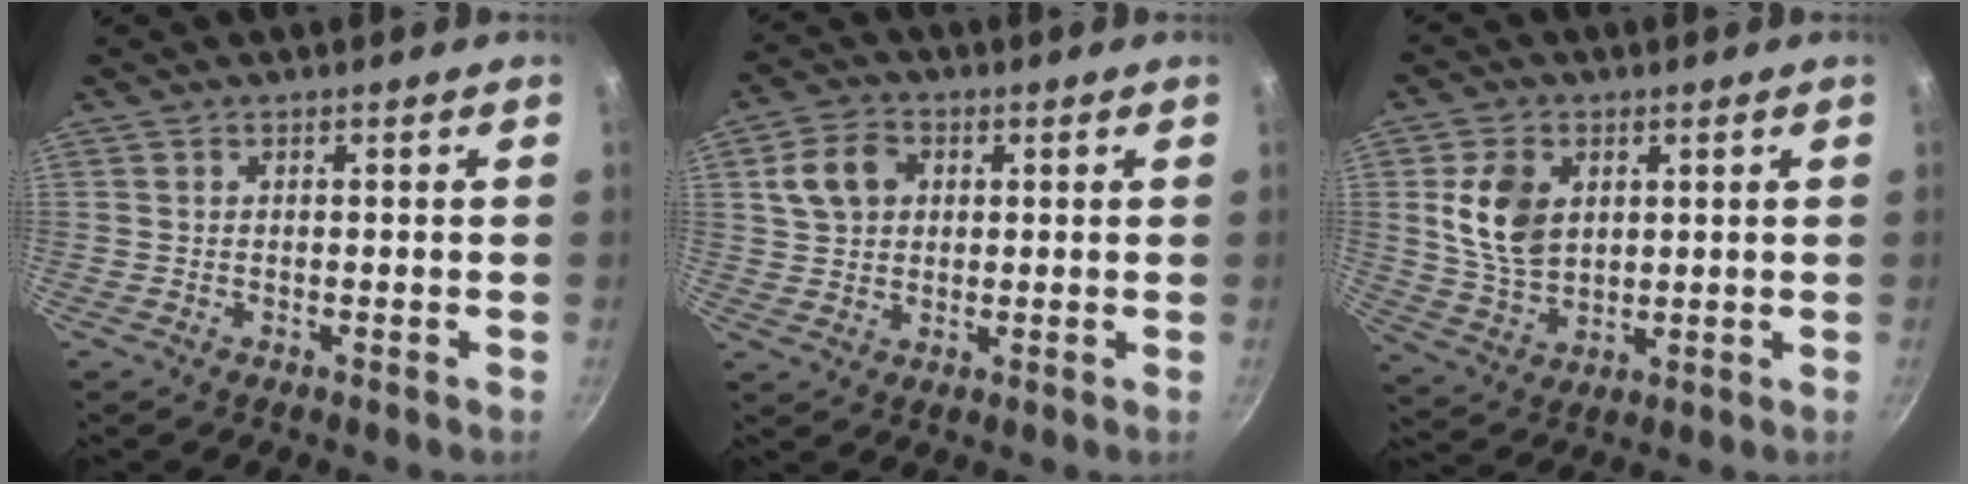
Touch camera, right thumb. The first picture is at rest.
{"total": 8.1, "force": [2.2, 6.3, 4.5], "torque": [-0.067, 0.010, 0.034]}
{"total": 11.0, "force": [2.6, 7.8, 7.4], "torque": [-0.121, -0.016, 0.054]}